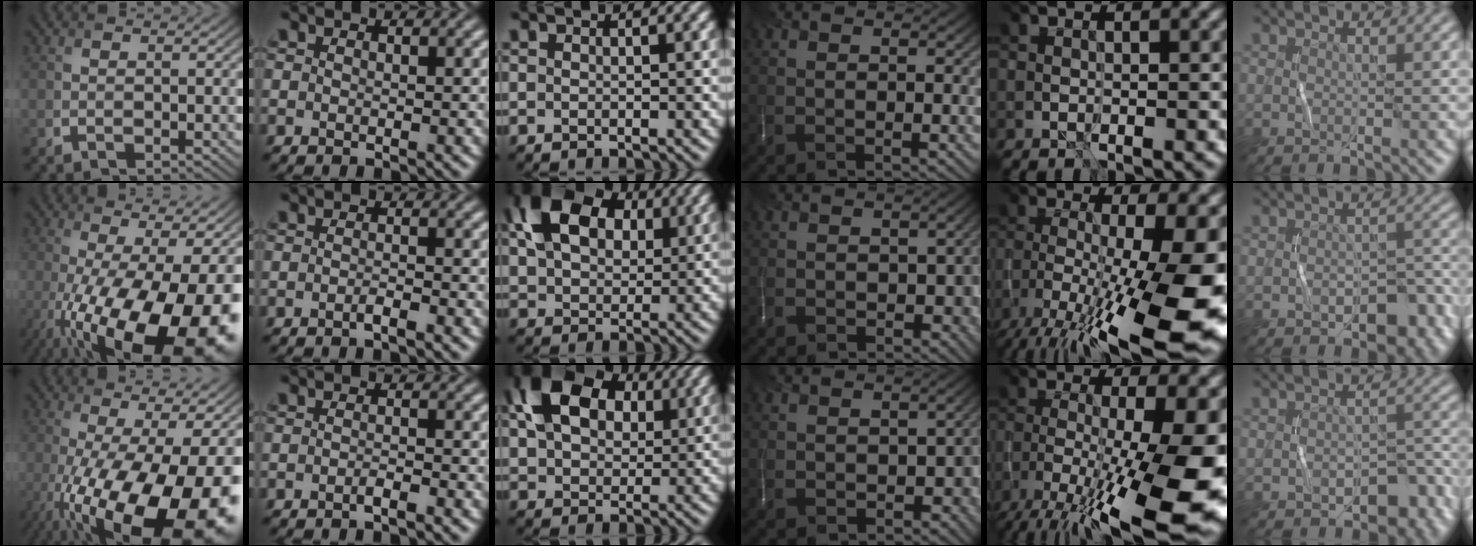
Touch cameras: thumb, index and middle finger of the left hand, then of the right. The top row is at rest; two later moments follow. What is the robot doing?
{"motion": "wrap", "object": "string"}